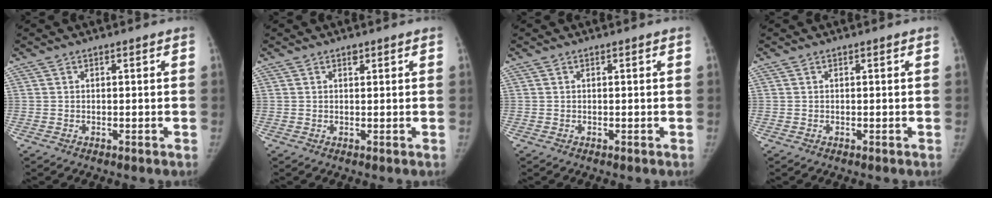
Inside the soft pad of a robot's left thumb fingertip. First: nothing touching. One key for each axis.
{"total": 1.0, "fx": 0.6, "fy": 0.6, "fz": 0.5, "tx": -0.001, "ty": -0.003, "tz": 0.008}
{"total": 0.0}
{"total": 0.0}